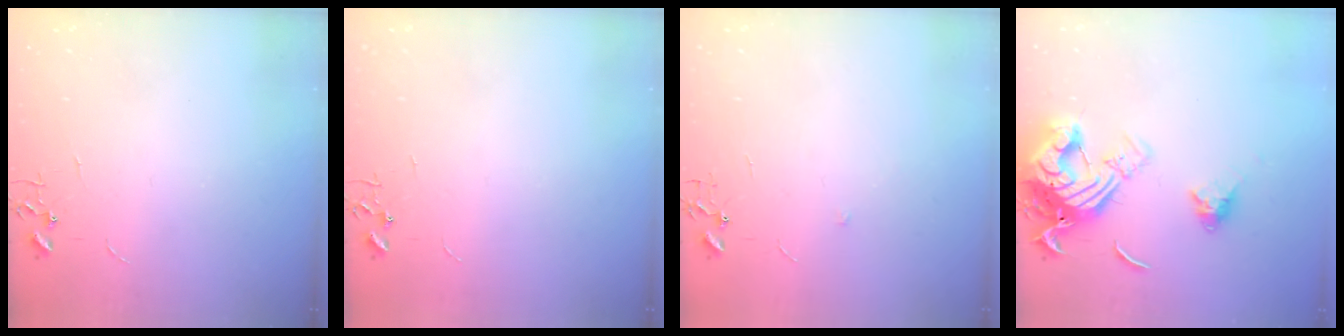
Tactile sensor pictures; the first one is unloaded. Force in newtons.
{"total": 0.0}
{"total": 4.5, "press": 4.0, "slide": 2.2}
{"total": 17.5, "press": 17.4, "slide": 1.9}